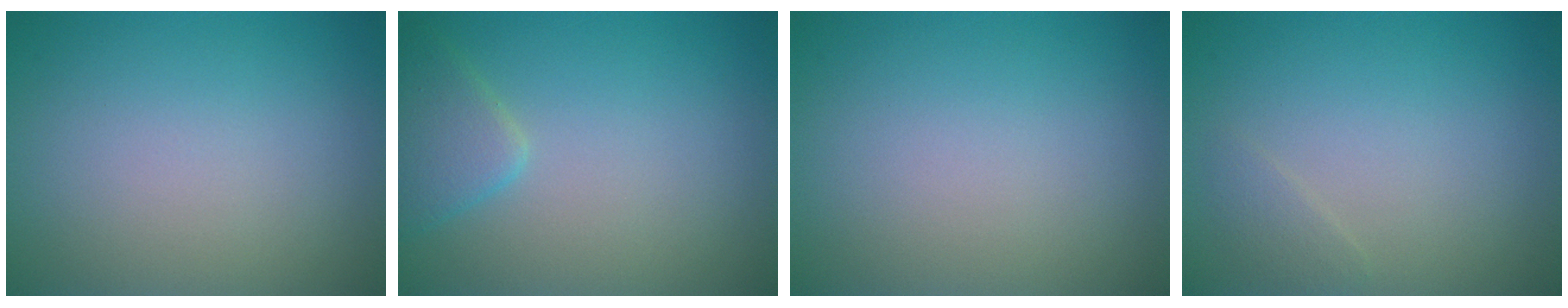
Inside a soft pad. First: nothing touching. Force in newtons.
{"total": 2.5, "press": 2.5, "slide": 0.2}
{"total": 0.0}
{"total": 0.9, "press": 0.9, "slide": 0.0}